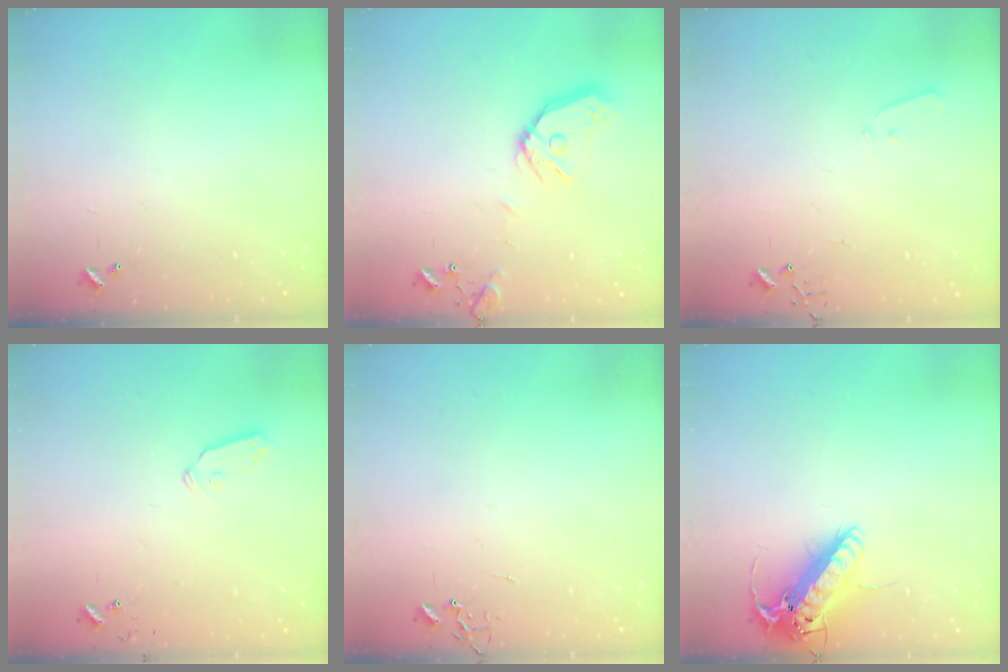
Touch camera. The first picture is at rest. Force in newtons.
{"total": 13.4, "press": 13.2, "slide": 2.1}
{"total": 3.3, "press": 3.3, "slide": 0.4}
{"total": 5.6, "press": 5.6, "slide": 0.3}
{"total": 0.0}
{"total": 16.7, "press": 16.4, "slide": 3.1}